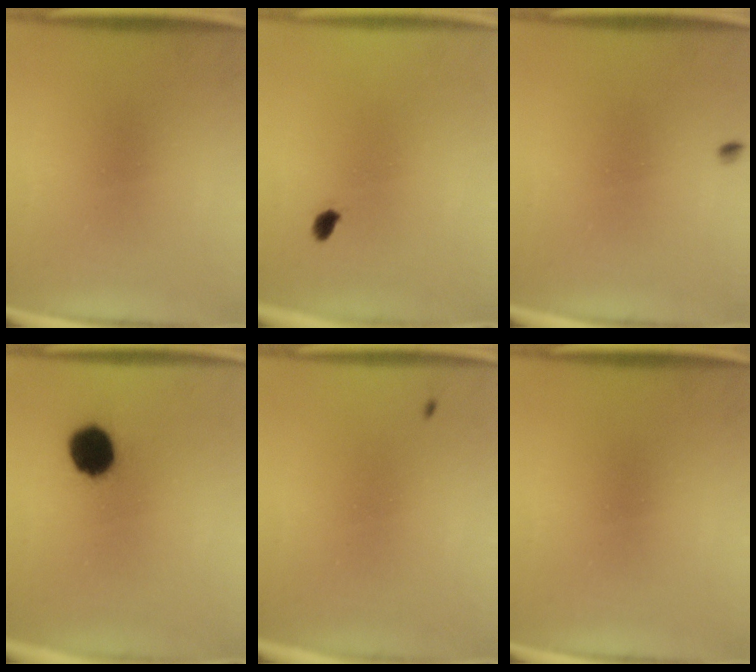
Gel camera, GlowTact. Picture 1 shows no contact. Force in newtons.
{"total": 1.4}
{"total": 0.6}
{"total": 9.9}
{"total": 0.8}
{"total": 0.0}